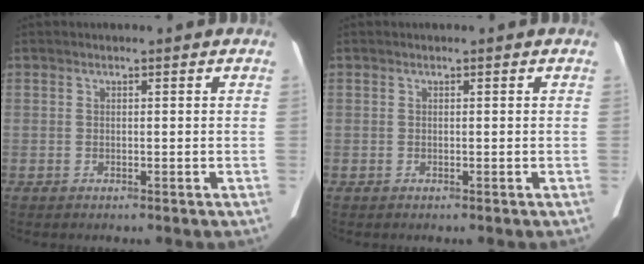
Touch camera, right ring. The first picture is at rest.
{"total": 0.0}